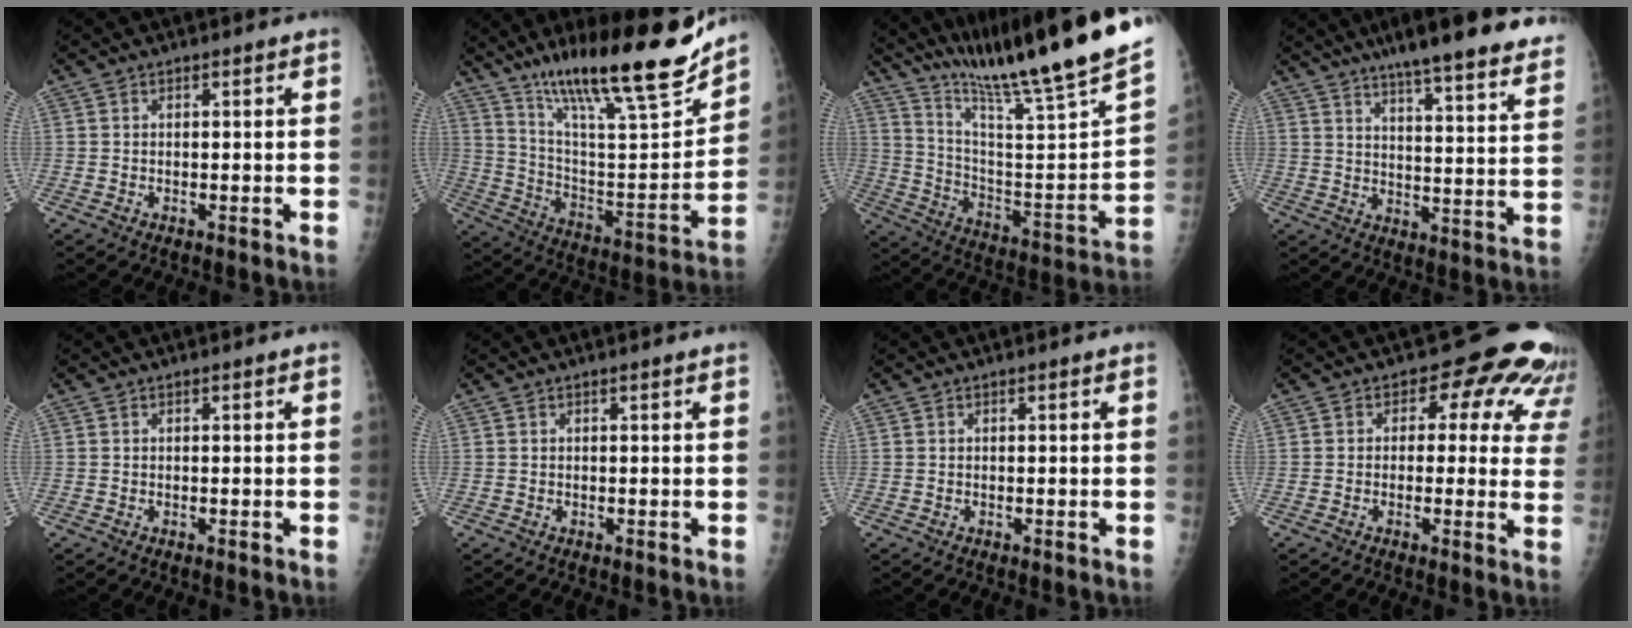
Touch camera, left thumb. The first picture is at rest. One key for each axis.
{"total": 26.0, "fx": 18.9, "fy": 5.0, "fz": 17.2, "tx": -0.252, "ty": -0.077, "tz": 0.317}
{"total": 29.1, "fx": 23.2, "fy": 0.8, "fz": 17.6, "tx": -0.271, "ty": -0.126, "tz": 0.362}
{"total": 19.2, "fx": 15.5, "fy": 2.6, "fz": 11.0, "tx": -0.125, "ty": -0.054, "tz": 0.188}
{"total": 0.0}
{"total": 0.0}
{"total": 0.0}
{"total": 12.1, "fx": 6.1, "fy": 7.6, "fz": 7.2, "tx": -0.024, "ty": -0.011, "tz": 0.045}